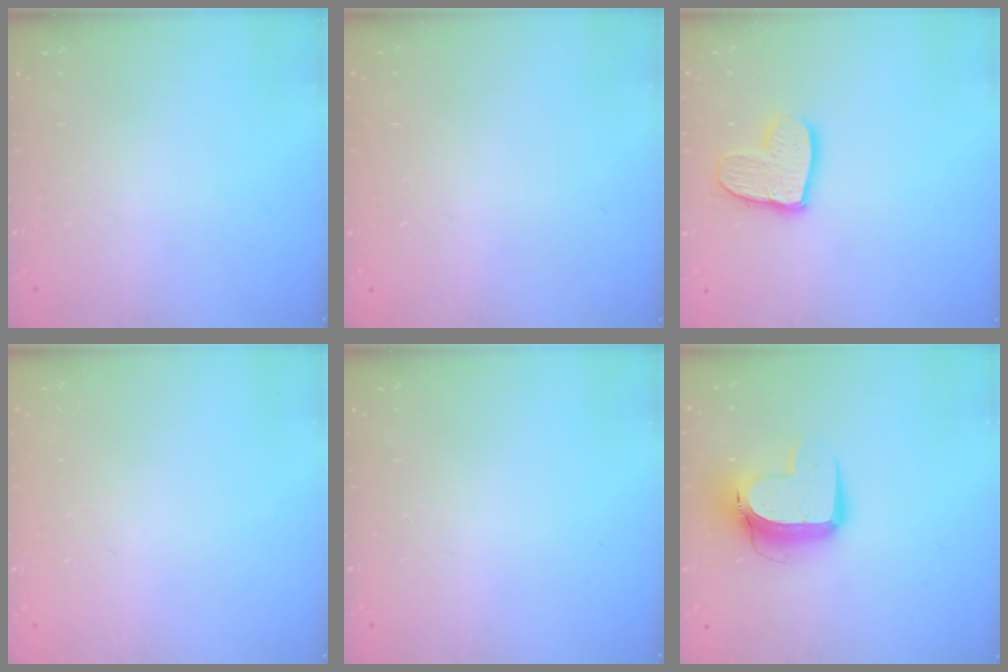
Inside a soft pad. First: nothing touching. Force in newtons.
{"total": 0.0}
{"total": 12.2, "press": 12.2, "slide": 1.0}
{"total": 0.0}
{"total": 0.0}
{"total": 12.3, "press": 12.3, "slide": 1.3}